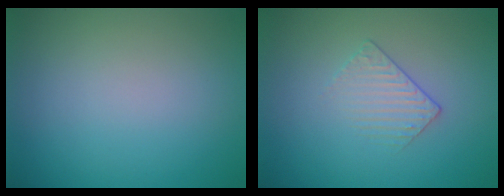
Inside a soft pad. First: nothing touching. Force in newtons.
{"total": 1.4, "press": 0.9, "slide": 1.1}